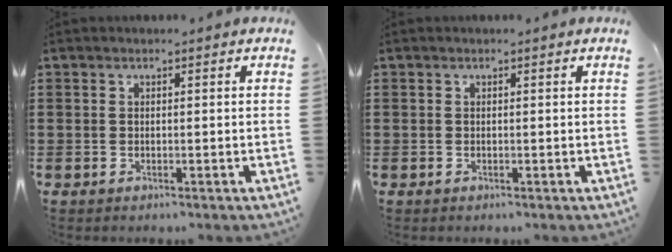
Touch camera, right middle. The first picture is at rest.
{"total": 0.0}